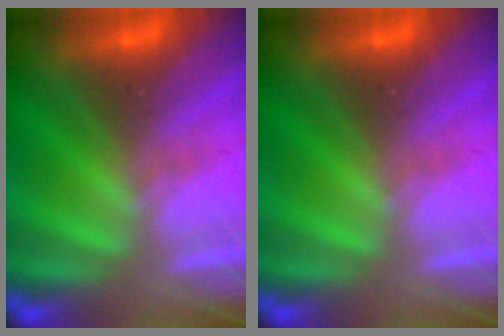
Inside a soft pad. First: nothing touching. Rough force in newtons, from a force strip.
{"total": 0.0}